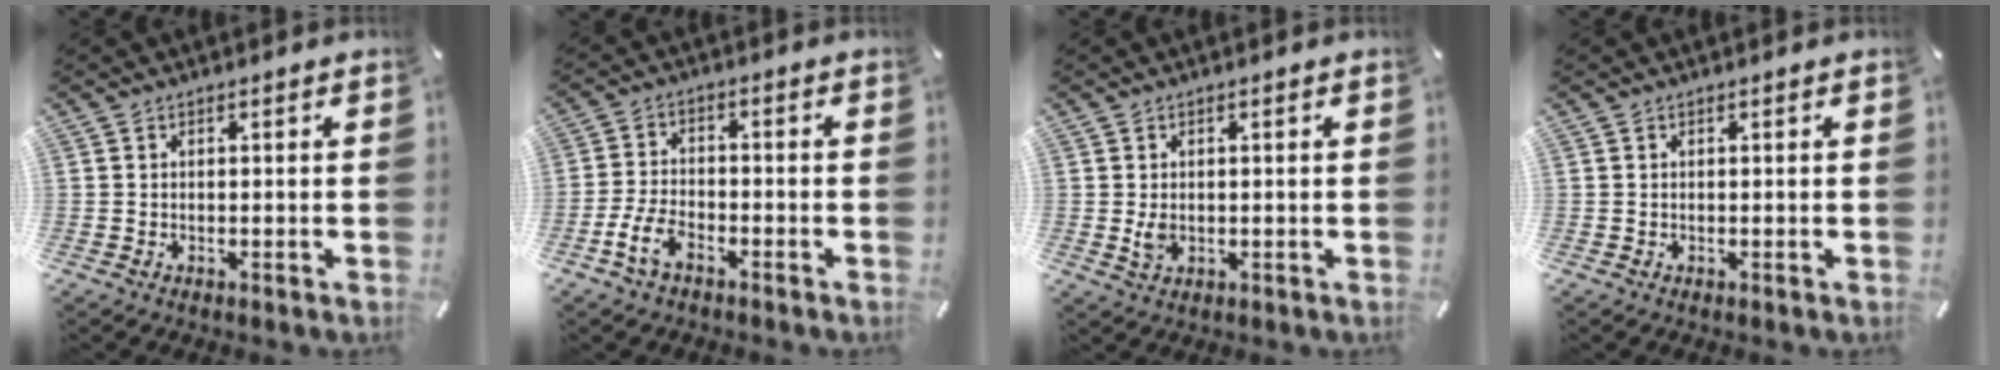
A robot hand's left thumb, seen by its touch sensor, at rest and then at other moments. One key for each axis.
{"total": 6.6, "fx": -3.8, "fy": 3.5, "fz": 4.1, "tx": -0.096, "ty": 0.011, "tz": -0.074}
{"total": 2.6, "fx": -0.2, "fy": 1.7, "fz": 2.0, "tx": -0.037, "ty": -0.005, "tz": -0.006}
{"total": 0.0}